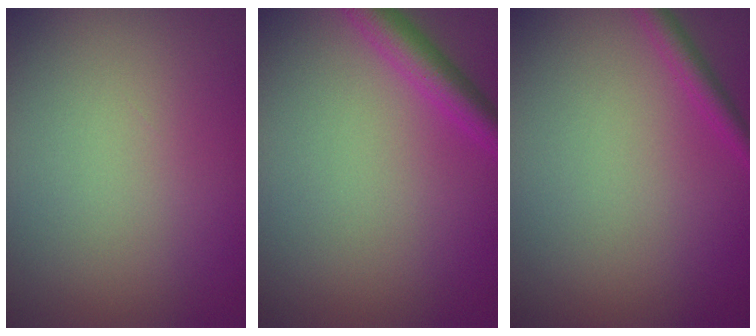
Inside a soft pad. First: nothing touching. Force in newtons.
{"total": 3.0, "press": 3.0, "slide": 0.1}
{"total": 1.6, "press": 1.6, "slide": 0.1}